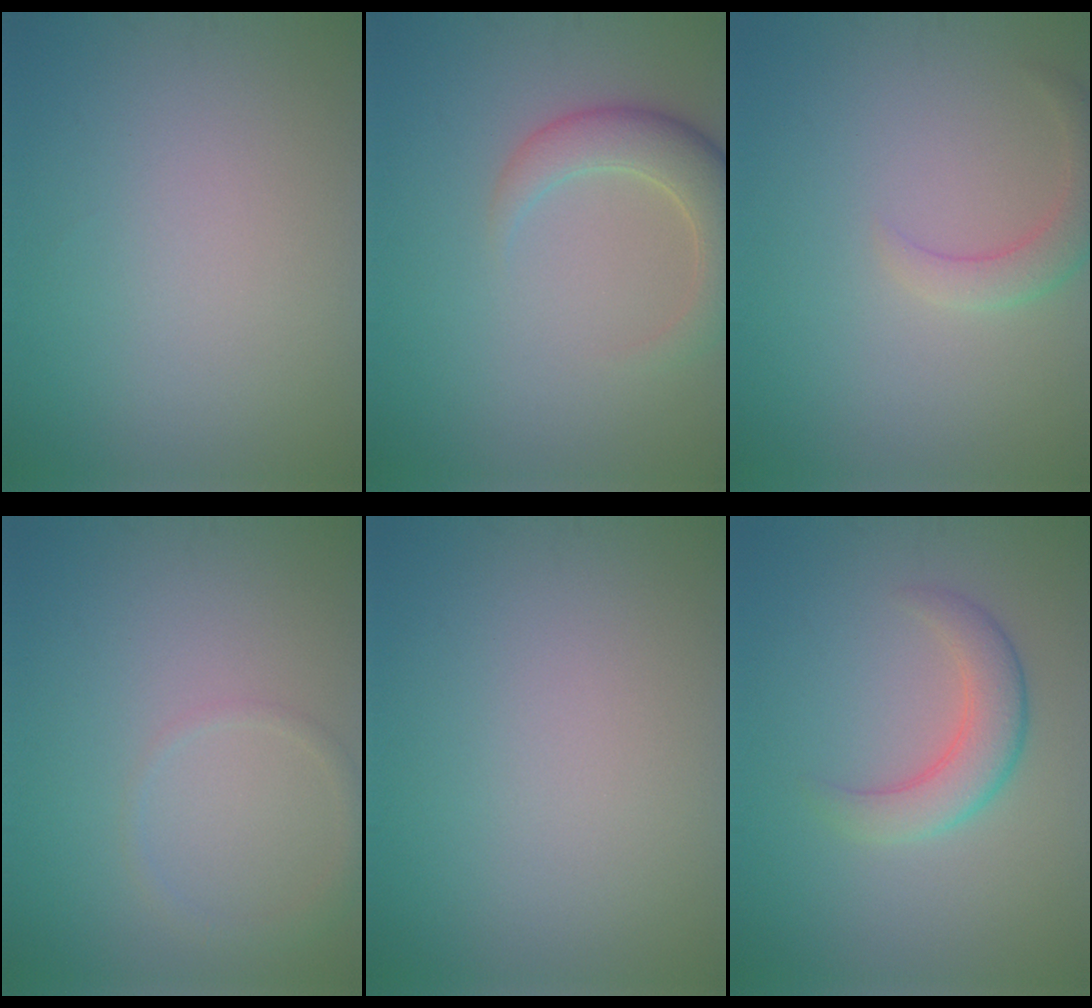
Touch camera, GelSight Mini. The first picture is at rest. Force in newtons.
{"total": 4.6, "press": 4.6, "slide": 0.4}
{"total": 2.7, "press": 2.7, "slide": 0.2}
{"total": 1.4, "press": 1.4, "slide": 0.1}
{"total": 0.0}
{"total": 3.7, "press": 3.7, "slide": 0.3}